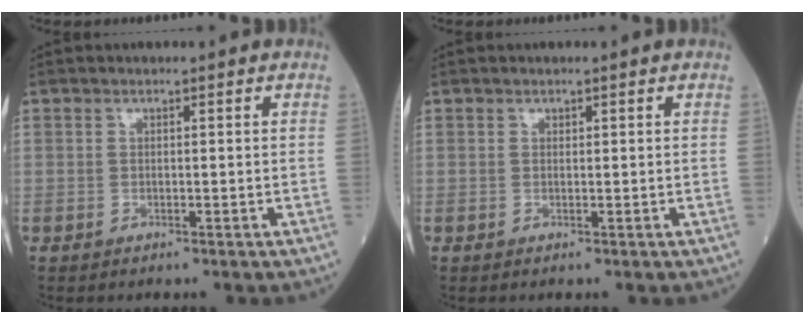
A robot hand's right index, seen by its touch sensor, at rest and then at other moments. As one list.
[{"total": 0.0}]